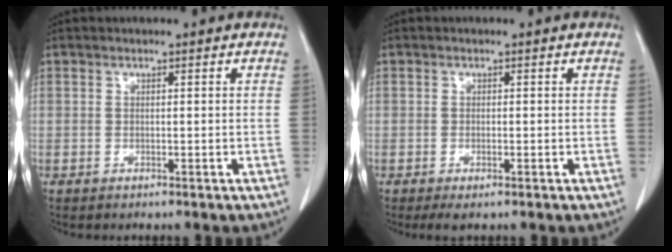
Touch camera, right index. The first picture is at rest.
{"total": 2.0, "force": [-1.1, 0.5, 1.6], "torque": [-0.028, -0.005, -0.016]}